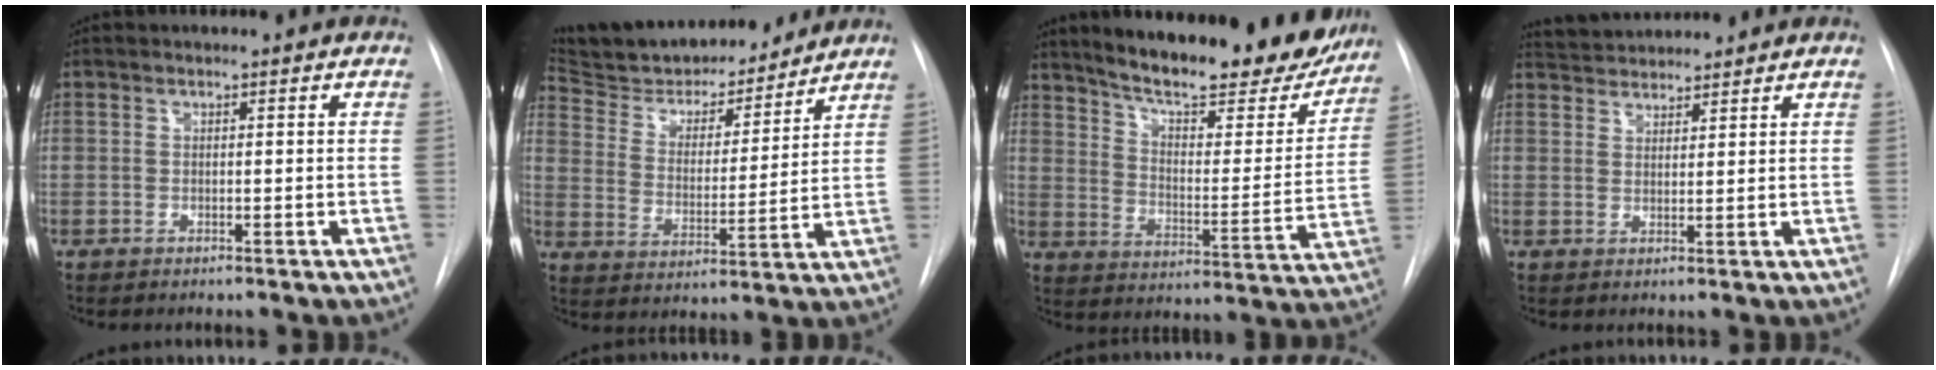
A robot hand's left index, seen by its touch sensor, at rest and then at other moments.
{"total": 18.0, "force": [16.5, 4.8, 5.5], "torque": [-0.095, -0.001, 0.260]}
{"total": 24.9, "force": [20.9, 5.7, 12.2], "torque": [-0.179, -0.039, 0.275]}
{"total": 5.3, "force": [5.2, 0.8, 0.6], "torque": [-0.017, 0.028, 0.089]}